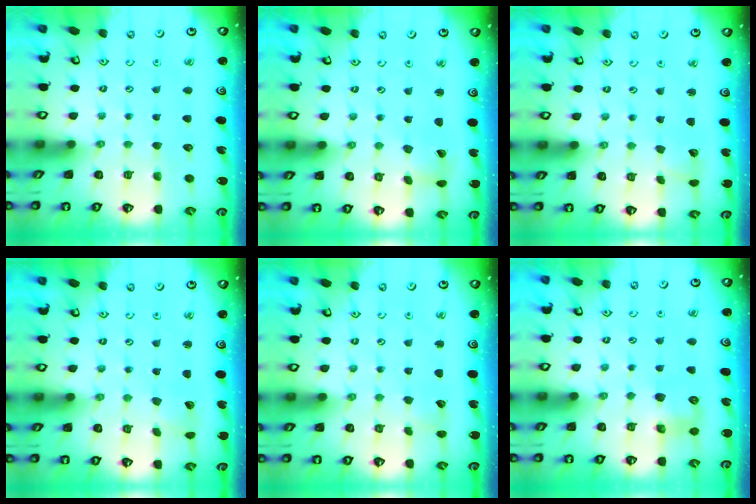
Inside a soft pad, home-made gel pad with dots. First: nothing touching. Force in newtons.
{"total": 2.9, "press": 2.8, "slide": 0.4}
{"total": 2.6, "press": 2.6, "slide": 0.4}
{"total": 2.2, "press": 2.2, "slide": 0.2}
{"total": 2.7, "press": 2.7, "slide": 0.3}
{"total": 7.6, "press": 7.5, "slide": 0.3}